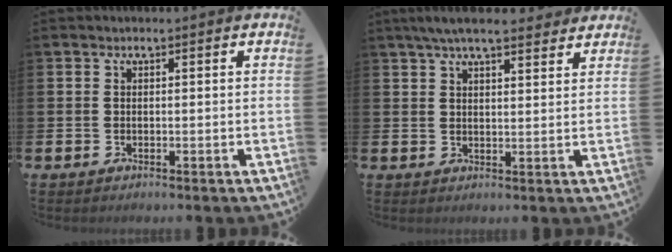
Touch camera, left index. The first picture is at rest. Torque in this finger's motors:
{"motor_torque": [0.65, -1.49, 0.50, 0.20]}